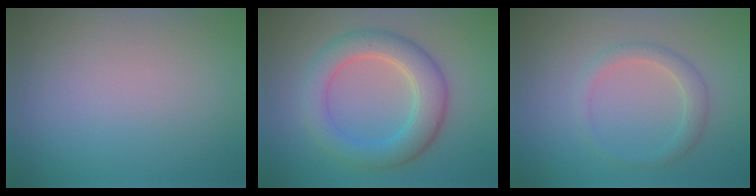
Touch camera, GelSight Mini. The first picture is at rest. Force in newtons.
{"total": 5.4, "press": 5.4, "slide": 0.1}
{"total": 1.9, "press": 1.9, "slide": 0.2}